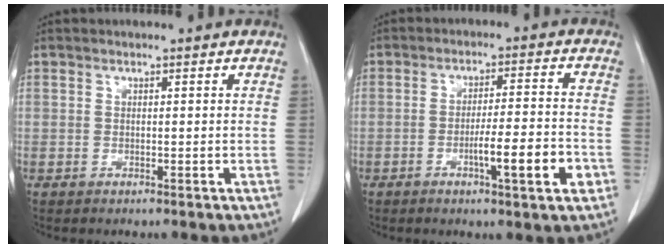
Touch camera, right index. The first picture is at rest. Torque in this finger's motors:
{"motor_torque": [0.52, -0.44, 0.25, 0.12]}